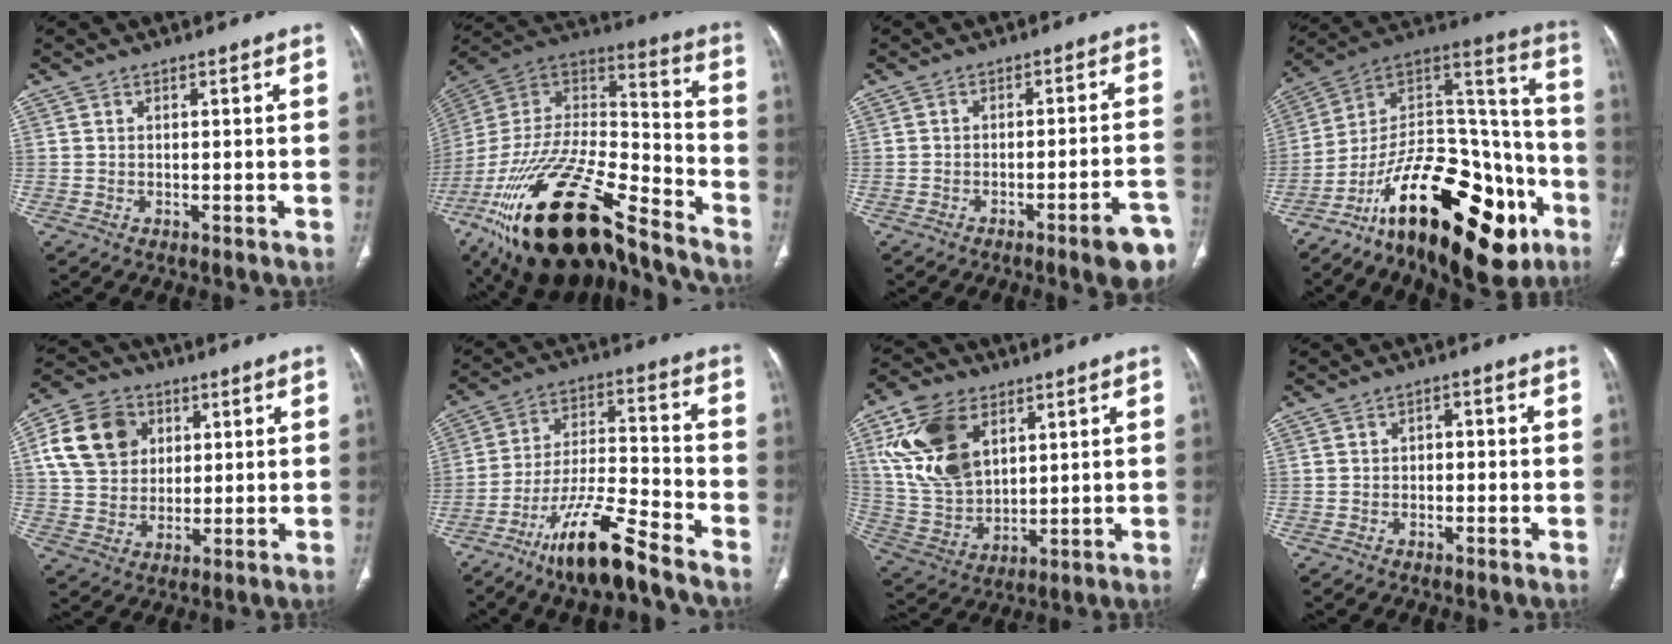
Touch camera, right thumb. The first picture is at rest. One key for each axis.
{"total": 33.3, "fx": -21.9, "fy": 12.4, "fz": 21.8, "tx": -0.416, "ty": 0.036, "tz": -0.377}
{"total": 8.9, "fx": -5.2, "fy": 0.9, "fz": 7.2, "tx": -0.084, "ty": 0.027, "tz": -0.065}
{"total": 31.2, "fx": -15.6, "fy": 13.8, "fz": 23.2, "tx": -0.316, "ty": 0.086, "tz": -0.247}
{"total": 13.3, "fx": 4.2, "fy": 10.6, "fz": 6.8, "tx": -0.111, "ty": 0.003, "tz": 0.075}
{"total": 14.6, "fx": -10.6, "fy": 2.6, "fz": 9.7, "tx": -0.182, "ty": 0.064, "tz": -0.191}
{"total": 17.4, "fx": 7.0, "fy": 11.1, "fz": 11.5, "tx": -0.203, "ty": -0.020, "tz": 0.147}
{"total": 1.7, "fx": -0.4, "fy": 1.4, "fz": 0.9, "tx": -0.003, "ty": 0.007, "tz": -0.013}